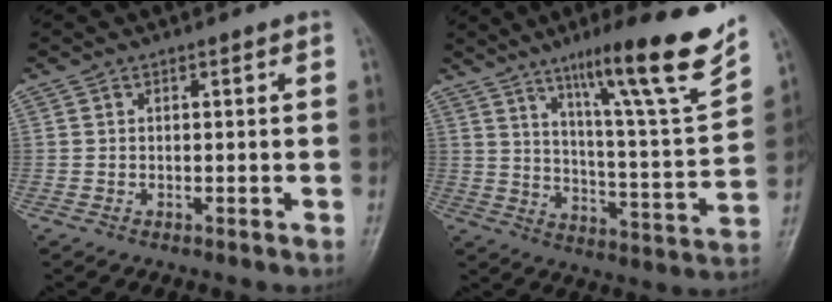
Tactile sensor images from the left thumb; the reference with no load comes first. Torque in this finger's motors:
{"motor_torque": [0.57, 0.18, 1.44, -1.33, 0.10]}